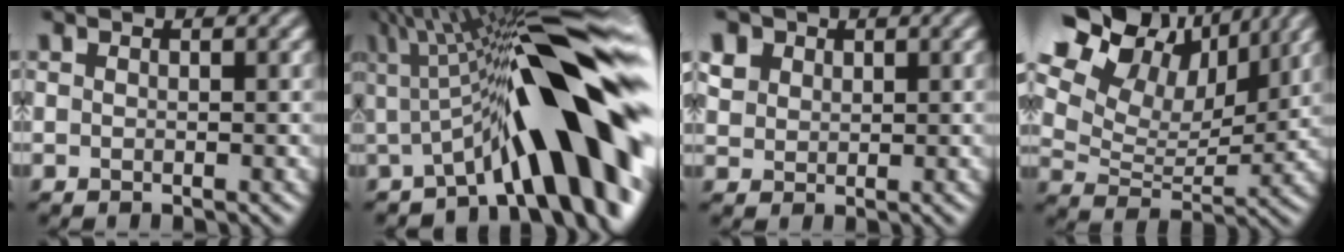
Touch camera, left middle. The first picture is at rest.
{"total": 14.9, "force": [-0.5, 3.6, 14.4], "torque": [-0.163, 0.035, -0.019]}
{"total": 2.4, "force": [1.4, 1.9, 0.5], "torque": [-0.020, 0.017, 0.034]}
{"total": 16.1, "force": [10.2, 9.9, 7.5], "torque": [-0.172, 0.049, 0.185]}